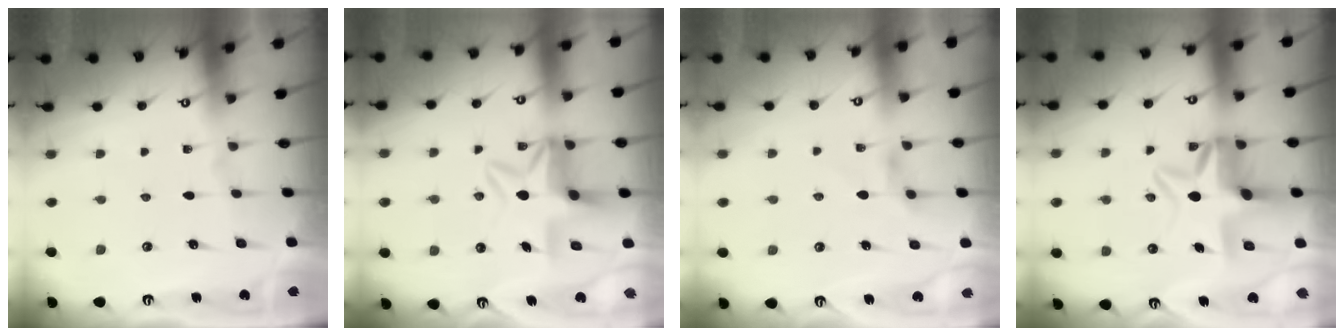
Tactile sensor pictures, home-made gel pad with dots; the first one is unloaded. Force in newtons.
{"total": 7.5, "press": 7.4, "slide": 1.2}
{"total": 2.9, "press": 2.9, "slide": 0.4}
{"total": 9.4, "press": 9.2, "slide": 2.3}